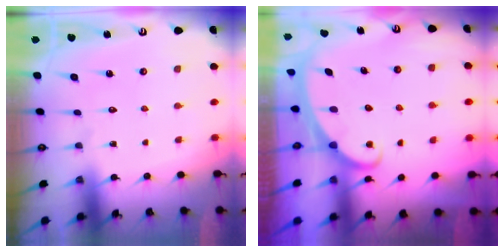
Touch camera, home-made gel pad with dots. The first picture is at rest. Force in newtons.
{"total": 2.0, "press": 2.0, "slide": 0.1}